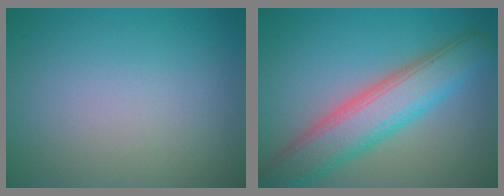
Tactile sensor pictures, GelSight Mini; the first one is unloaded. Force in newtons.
{"total": 7.2, "press": 7.2, "slide": 0.3}